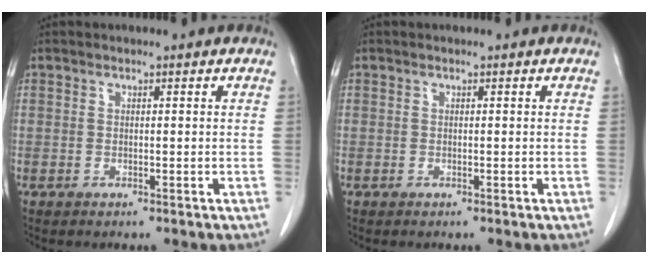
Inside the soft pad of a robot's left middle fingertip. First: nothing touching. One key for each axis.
{"total": 0.0}